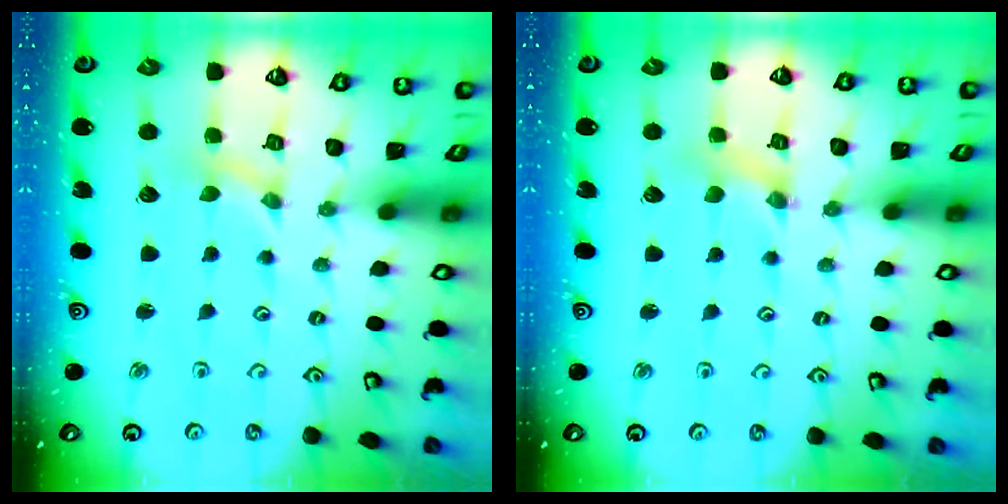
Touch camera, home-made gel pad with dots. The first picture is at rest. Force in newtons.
{"total": 0.8, "press": 0.8, "slide": 0.2}